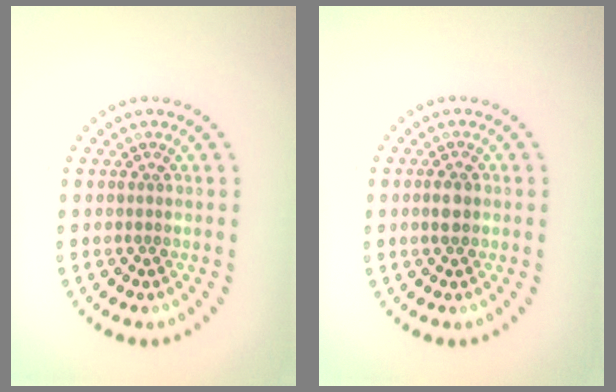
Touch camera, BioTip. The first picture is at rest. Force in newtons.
{"total": 1.4, "press": 1.4, "slide": 0.1}